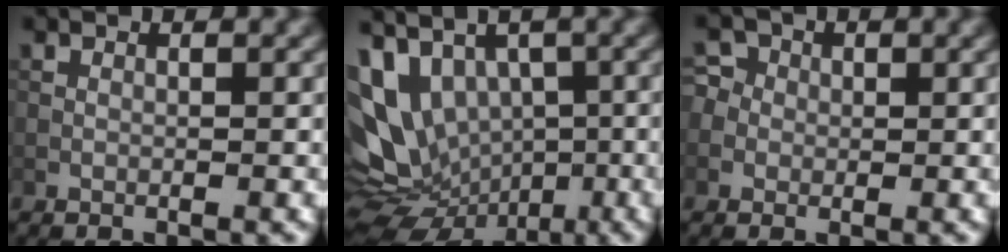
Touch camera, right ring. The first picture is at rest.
{"total": 11.6, "force": [0.4, 8.6, 7.7], "torque": [-0.144, 0.003, 0.029]}
{"total": 4.0, "force": [0.2, 3.8, 1.3], "torque": [-0.005, 0.027, -0.018]}